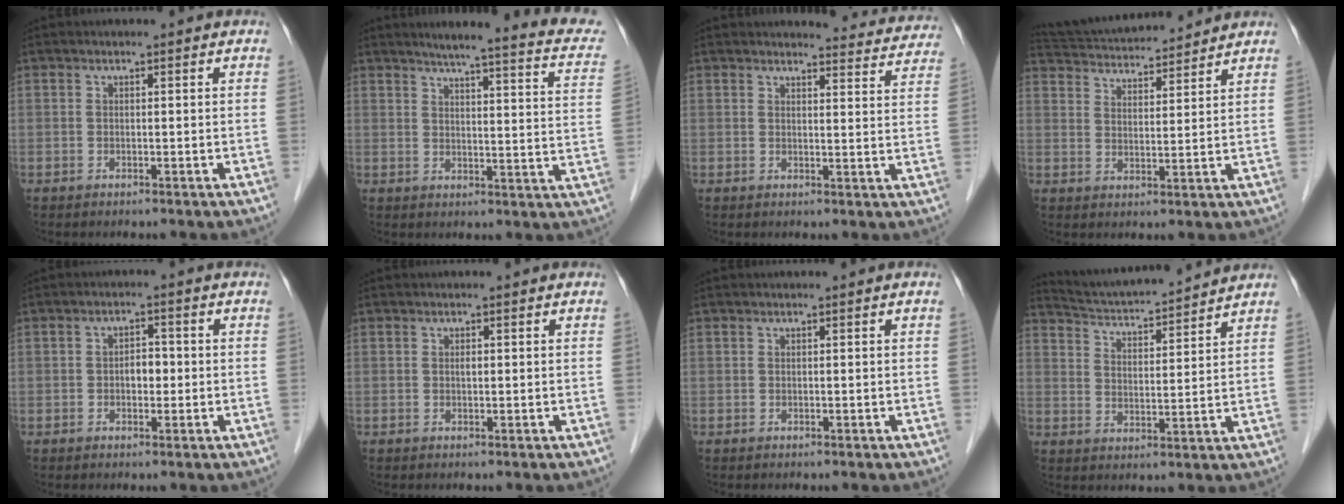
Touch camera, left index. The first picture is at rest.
{"total": 18.3, "force": [15.5, 1.7, 9.6], "torque": [-0.115, -0.020, 0.171]}
{"total": 9.5, "force": [9.4, 1.5, 0.7], "torque": [0.016, -0.027, 0.082]}
{"total": 14.4, "force": [13.6, 2.0, 4.5], "torque": [-0.084, 0.034, 0.218]}
{"total": 2.7, "force": [-0.4, 1.6, 2.1], "torque": [-0.030, 0.009, -0.007]}
{"total": 0.5, "force": [0.0, 0.3, 0.5], "torque": [-0.010, 0.001, 0.001]}
{"total": 0.0}
{"total": 12.1, "force": [11.6, 0.1, 3.3], "torque": [-0.065, 0.014, 0.182]}